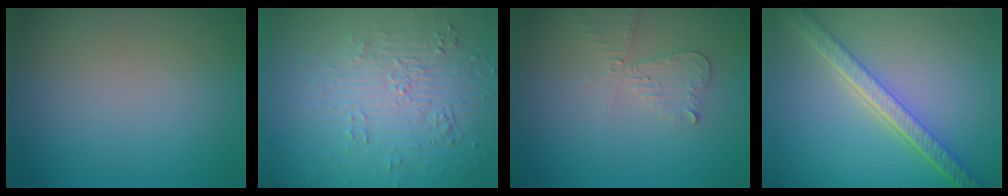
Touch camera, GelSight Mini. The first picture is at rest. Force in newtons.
{"total": 5.4, "press": 3.5, "slide": 4.1}
{"total": 2.4, "press": 2.3, "slide": 0.5}
{"total": 5.0, "press": 4.2, "slide": 2.6}